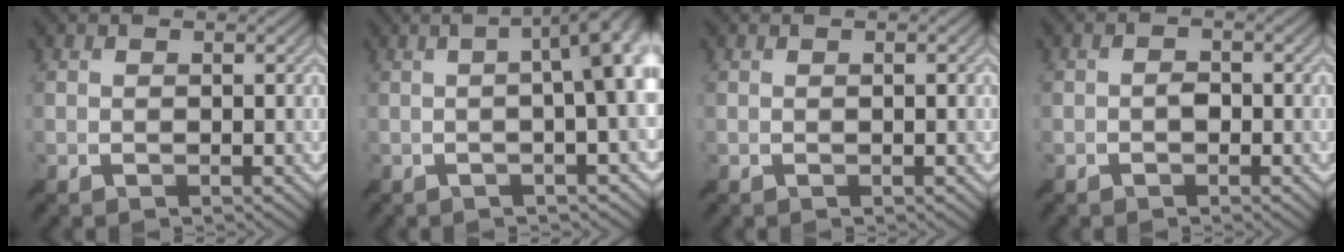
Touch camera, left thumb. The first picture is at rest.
{"total": 12.6, "force": [0.4, 3.9, 12.0], "torque": [-0.119, 0.037, -0.012]}
{"total": 0.7, "force": [0.1, 0.0, 0.7], "torque": [-0.013, 0.003, 0.001]}
{"total": 1.3, "force": [-0.5, 0.8, 0.9], "torque": [-0.016, 0.004, -0.012]}